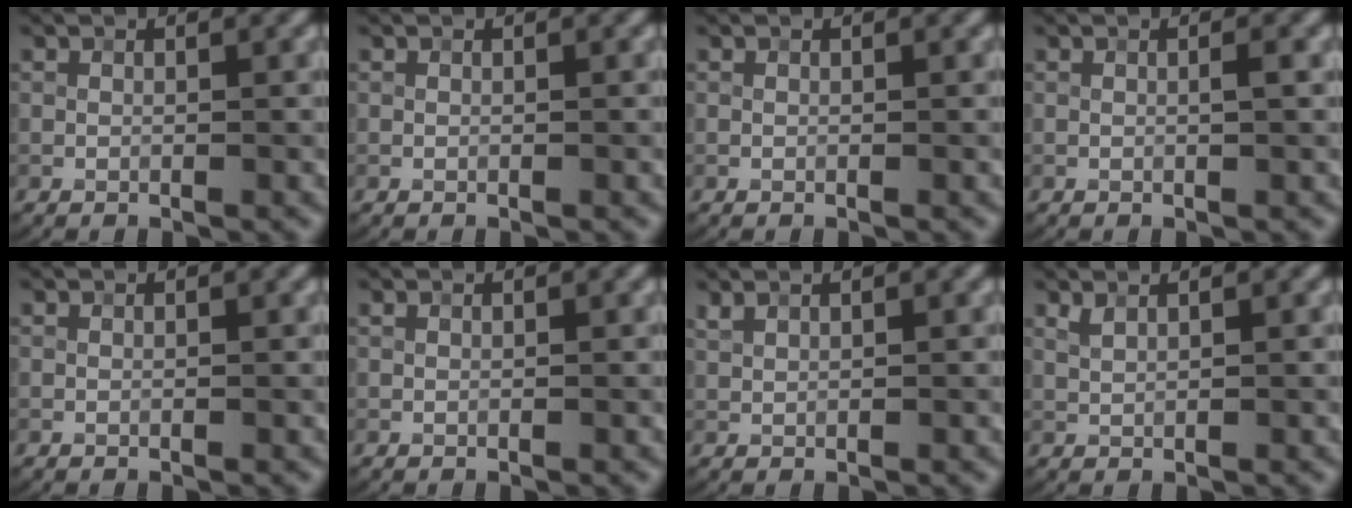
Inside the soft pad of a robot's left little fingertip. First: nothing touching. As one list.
[{"total": 0.0}, {"total": 0.0}, {"total": 0.7, "force": [0.0, 0.0, 0.7], "torque": [-0.012, 0.001, 0.001]}, {"total": 0.0}, {"total": 0.0}, {"total": 0.8, "force": [0.7, 0.2, 0.3], "torque": [-0.010, 0.001, 0.018]}, {"total": 0.9, "force": [0.7, 0.2, 0.5], "torque": [-0.014, 0.000, 0.017]}]